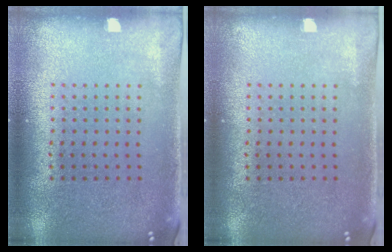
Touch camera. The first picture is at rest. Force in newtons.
{"total": 0.0}